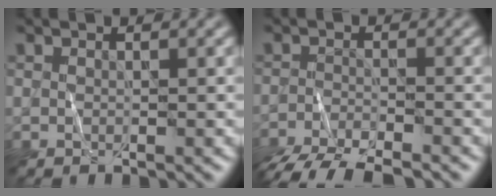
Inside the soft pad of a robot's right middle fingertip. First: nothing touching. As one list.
[{"total": 6.3, "force": [-5.5, 1.3, 2.8], "torque": [-0.052, -0.025, -0.095]}]